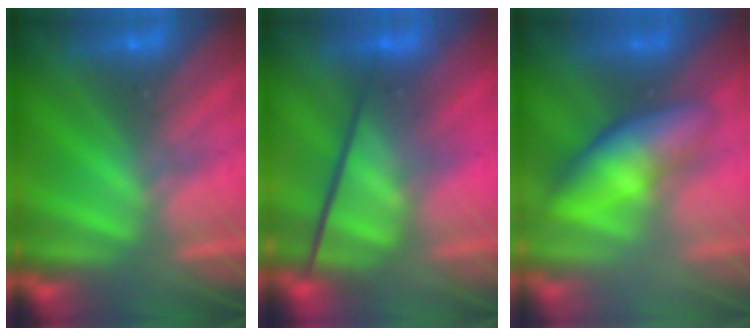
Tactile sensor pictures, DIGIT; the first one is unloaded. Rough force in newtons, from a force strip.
{"total": 3.7}
{"total": 3.4}